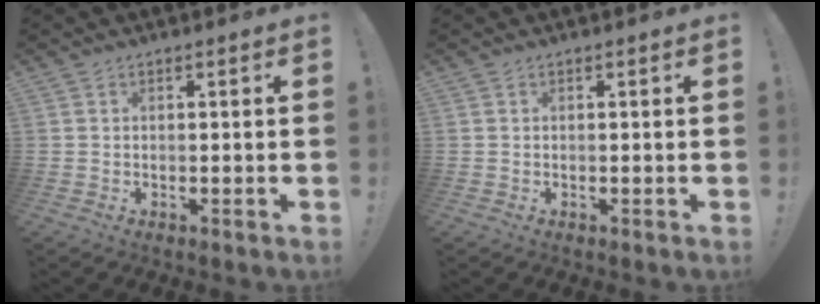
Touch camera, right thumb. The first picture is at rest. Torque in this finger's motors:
{"motor_torque": [-0.14, 0.12, 0.00, 0.00, 0.00]}